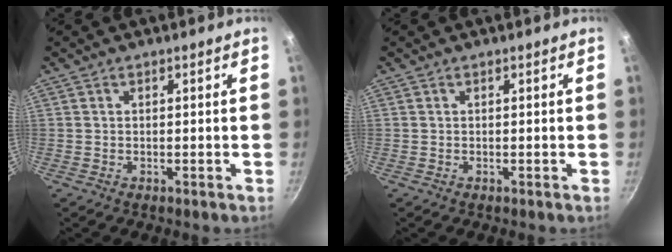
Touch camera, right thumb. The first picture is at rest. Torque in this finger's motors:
{"motor_torque": [-0.01, 0.00, 0.05, -0.05, 0.02]}